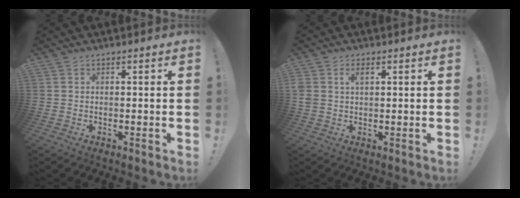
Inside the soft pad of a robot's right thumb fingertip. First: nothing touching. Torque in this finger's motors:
{"motor_torque": [0.14, 0.33, 0.01, -0.02, 0.01]}